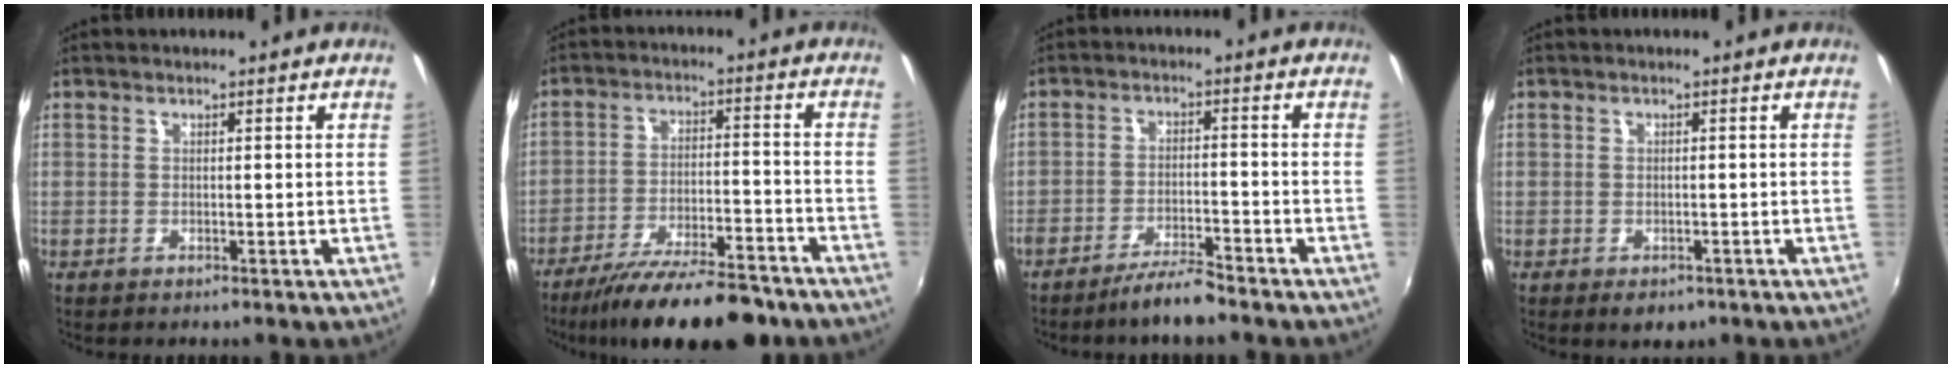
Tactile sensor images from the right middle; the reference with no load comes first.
{"total": 17.0, "force": [-14.0, 3.7, 9.0], "torque": [-0.168, -0.023, -0.213]}
{"total": 6.1, "force": [-5.3, 0.5, 3.0], "torque": [-0.070, -0.001, -0.092]}
{"total": 2.6, "force": [-1.5, 1.7, 1.2], "torque": [-0.022, -0.005, -0.019]}